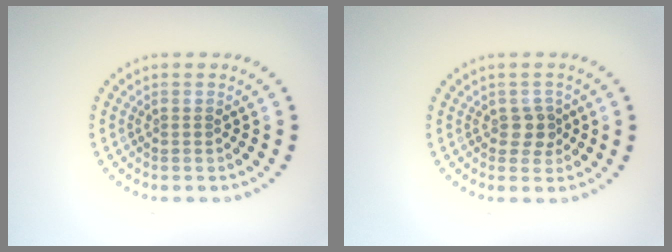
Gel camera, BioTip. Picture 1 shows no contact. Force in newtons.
{"total": 1.6, "press": 1.4, "slide": 0.7}